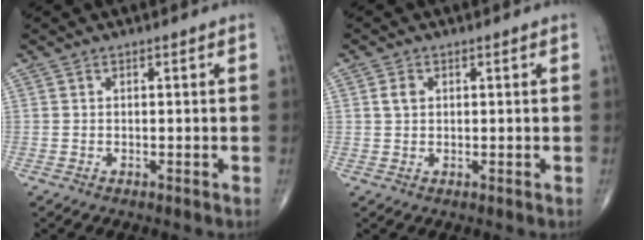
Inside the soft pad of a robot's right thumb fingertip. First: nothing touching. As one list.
[{"total": 2.1, "force": [0.6, 1.6, 1.3], "torque": [-0.022, 0.003, 0.012]}]